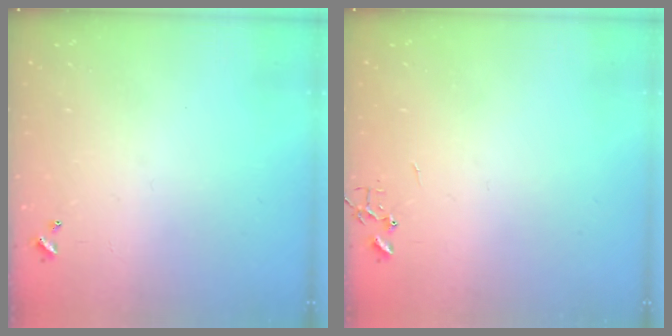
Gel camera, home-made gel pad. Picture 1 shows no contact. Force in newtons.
{"total": 0.0}